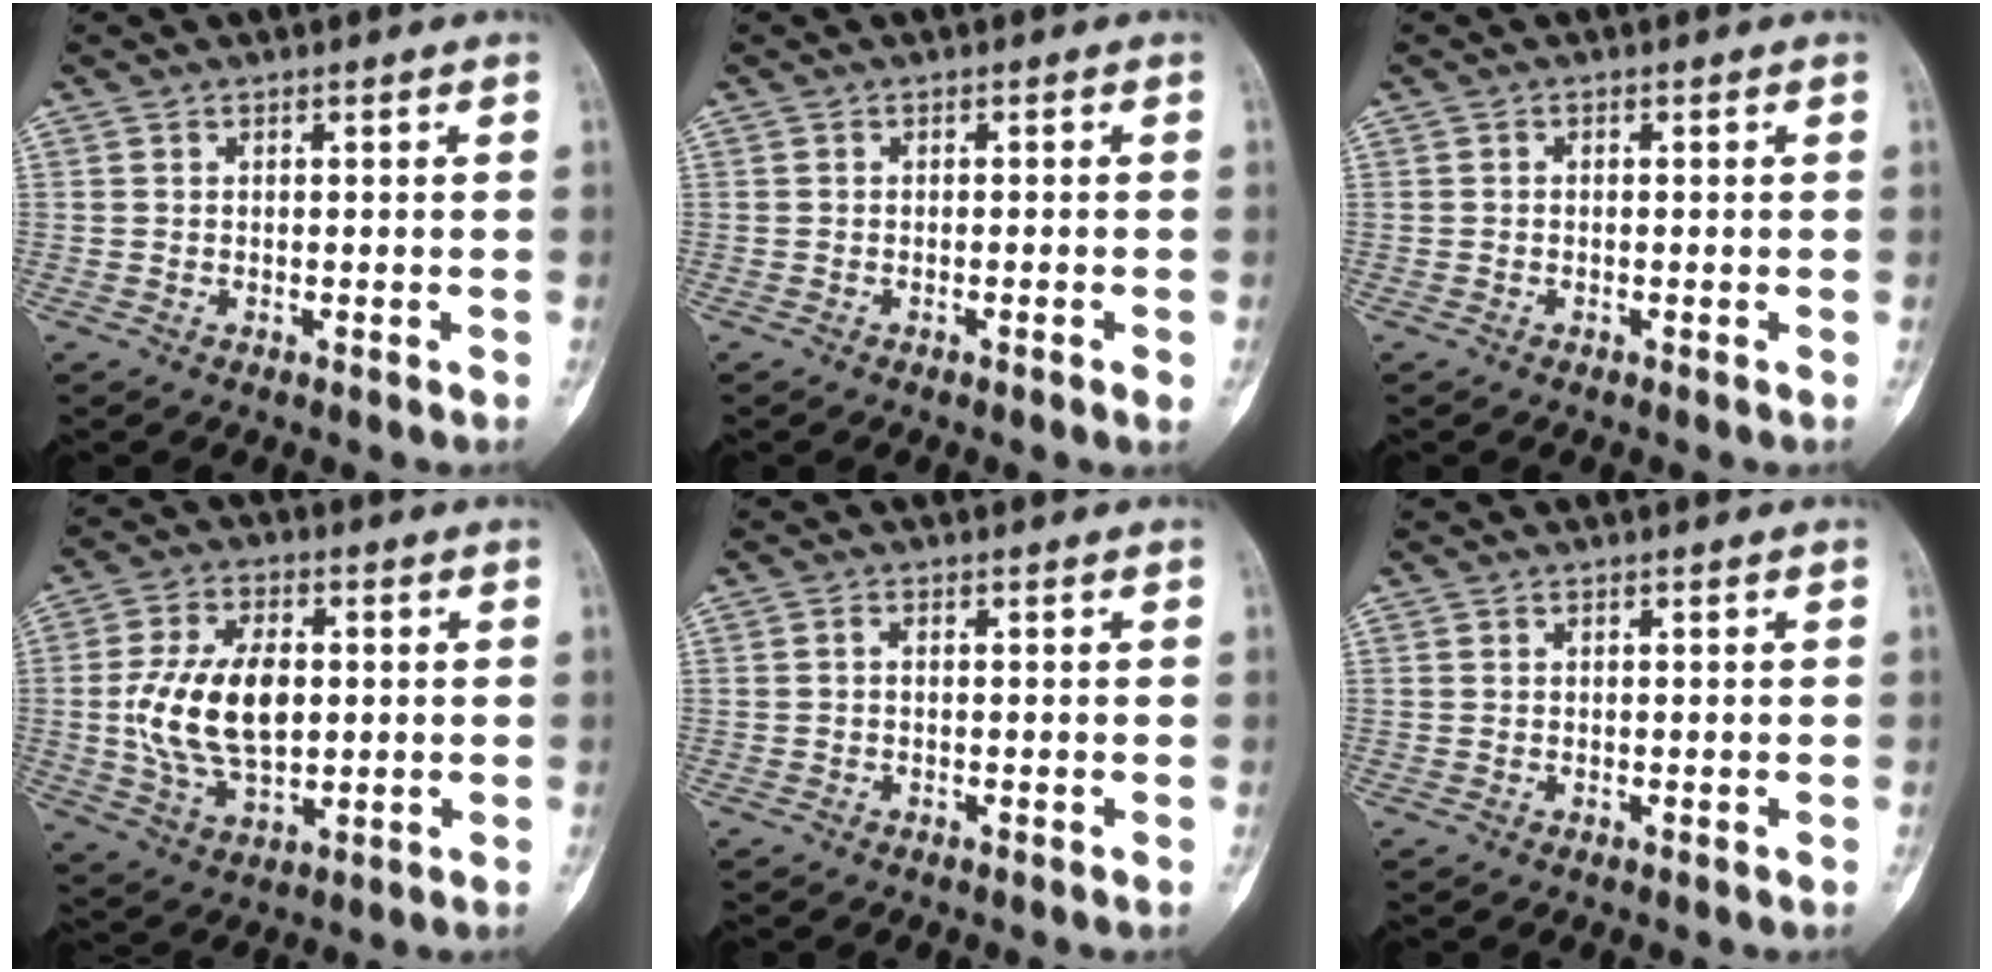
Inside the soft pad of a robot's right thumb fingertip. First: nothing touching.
{"total": 1.4, "force": [-0.6, 0.0, 1.3], "torque": [-0.025, -0.002, -0.005]}
{"total": 0.0}
{"total": 14.5, "force": [0.7, 8.4, 11.8], "torque": [-0.214, 0.002, 0.018]}
{"total": 0.6, "force": [-0.2, 0.2, 0.5], "torque": [-0.009, 0.001, -0.006]}
{"total": 0.0}